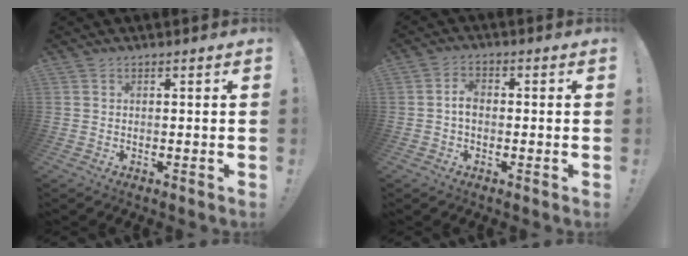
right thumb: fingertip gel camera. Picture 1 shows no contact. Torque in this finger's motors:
{"motor_torque": [0.30, 0.42, 0.24, -0.32, -0.02]}